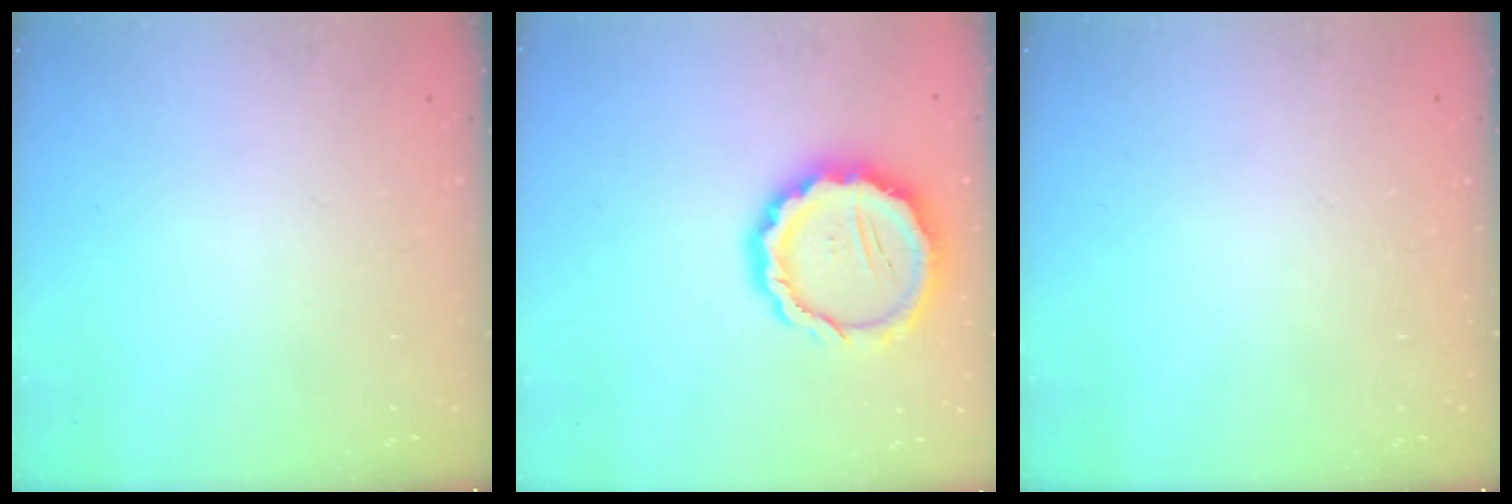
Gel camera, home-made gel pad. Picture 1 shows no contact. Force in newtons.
{"total": 12.8, "press": 12.6, "slide": 2.1}
{"total": 0.0}